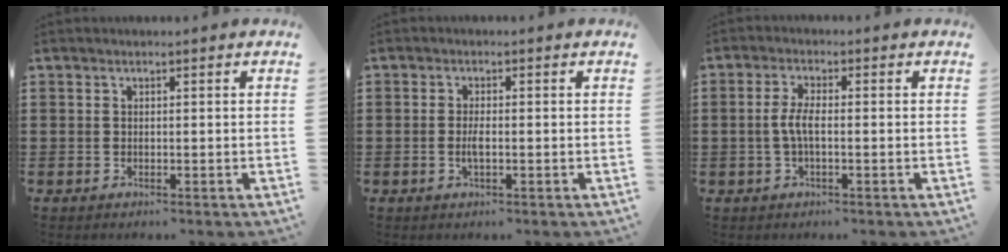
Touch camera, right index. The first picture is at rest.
{"total": 2.1, "force": [-0.4, 0.6, 1.9], "torque": [-0.043, -0.002, -0.010]}
{"total": 3.7, "force": [-0.5, 1.0, 3.5], "torque": [-0.086, -0.005, -0.019]}